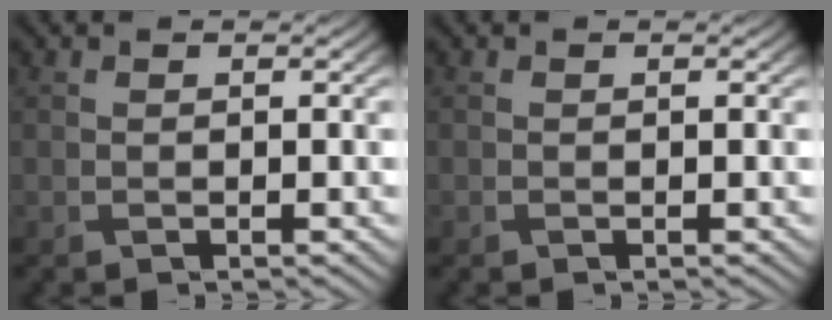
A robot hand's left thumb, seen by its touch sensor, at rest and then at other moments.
{"total": 0.0}